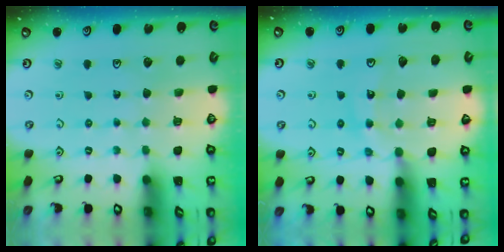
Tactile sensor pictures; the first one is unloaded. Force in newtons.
{"total": 12.0, "press": 11.9, "slide": 1.5}